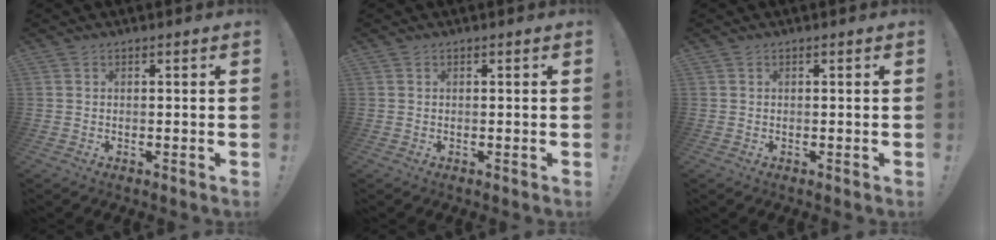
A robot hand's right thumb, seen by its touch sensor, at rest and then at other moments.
{"total": 0.0}
{"total": 0.0}